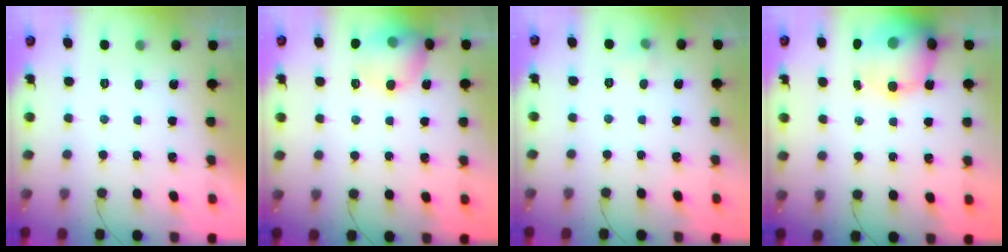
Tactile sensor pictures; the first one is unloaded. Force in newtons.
{"total": 12.6, "press": 12.3, "slide": 2.5}
{"total": 3.6, "press": 3.5, "slide": 1.1}
{"total": 14.9, "press": 14.5, "slide": 3.3}